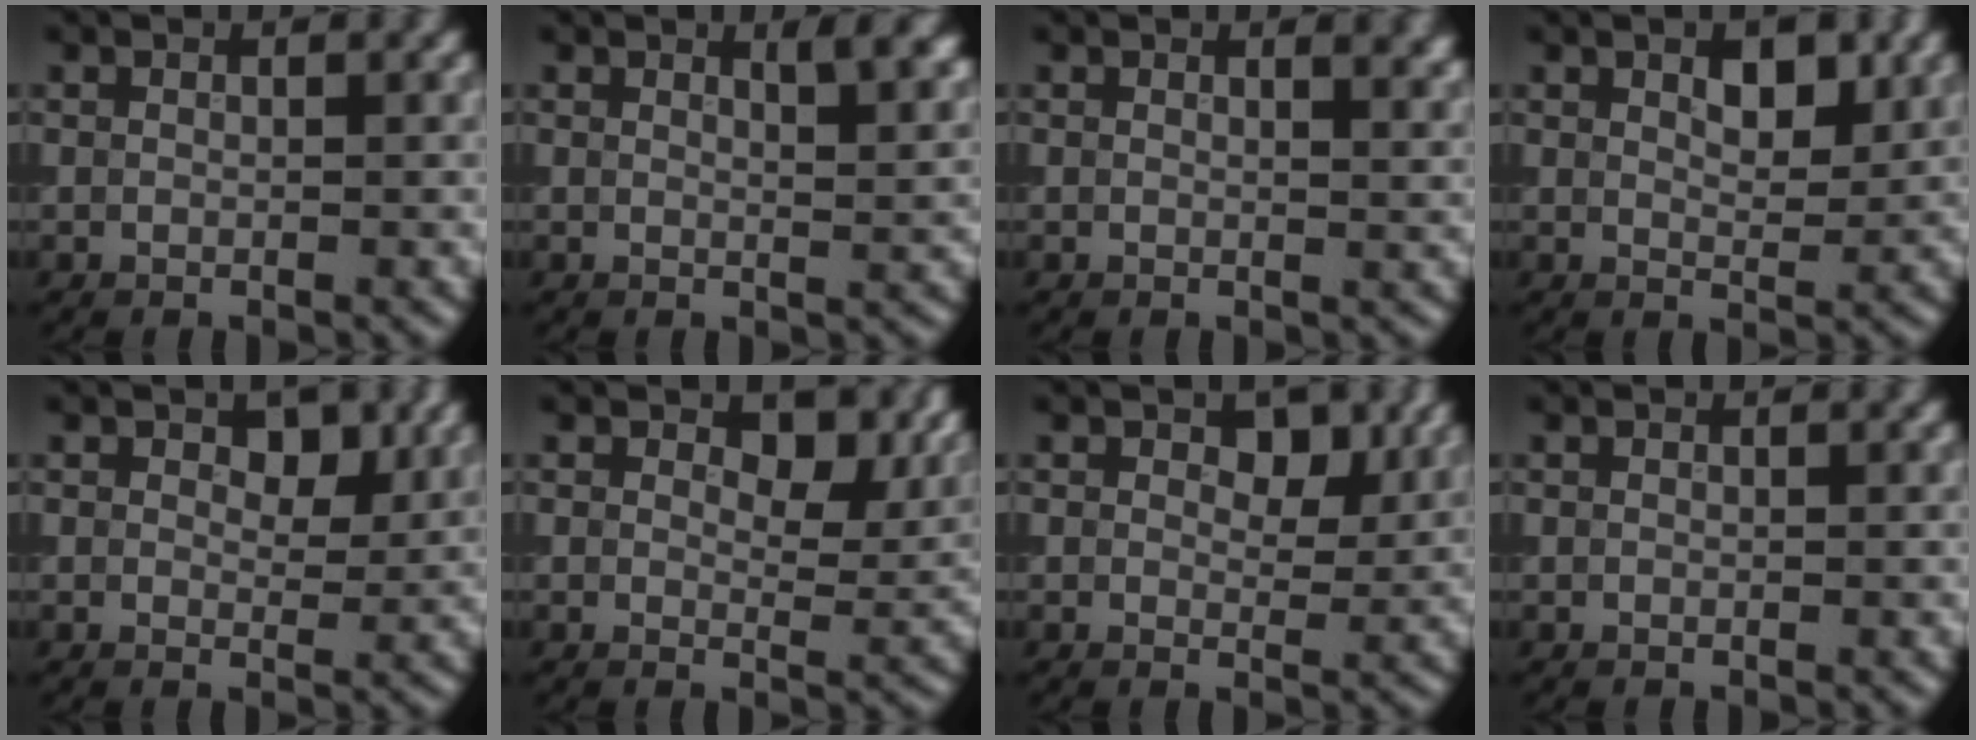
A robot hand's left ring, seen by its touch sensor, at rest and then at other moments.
{"total": 3.1, "force": [1.9, 1.1, 2.3], "torque": [-0.013, 0.005, 0.022]}
{"total": 2.3, "force": [1.6, 0.9, 1.4], "torque": [-0.003, 0.002, 0.021]}
{"total": 2.9, "force": [1.4, 1.4, 2.2], "torque": [-0.030, 0.002, 0.023]}
{"total": 2.7, "force": [1.2, 1.6, 1.8], "torque": [-0.024, -0.004, 0.013]}
{"total": 5.3, "force": [2.3, 3.0, 3.7], "torque": [-0.051, -0.007, 0.027]}
{"total": 3.3, "force": [1.4, 2.0, 2.2], "torque": [-0.030, -0.003, 0.015]}
{"total": 0.0}